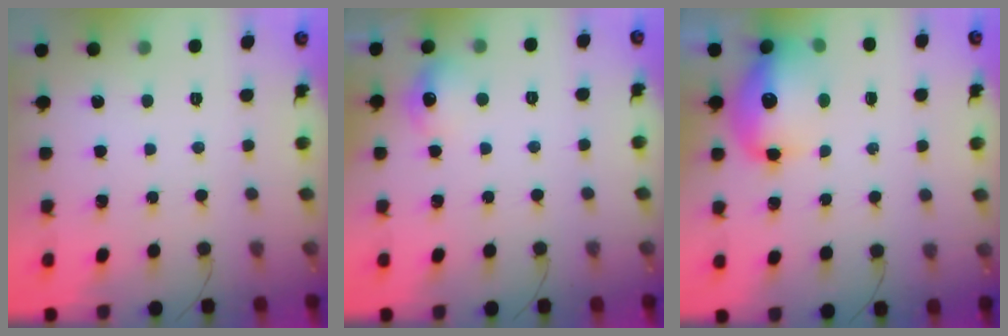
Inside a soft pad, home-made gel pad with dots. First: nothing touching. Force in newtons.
{"total": 8.2, "press": 8.1, "slide": 1.2}
{"total": 14.3, "press": 13.8, "slide": 3.7}